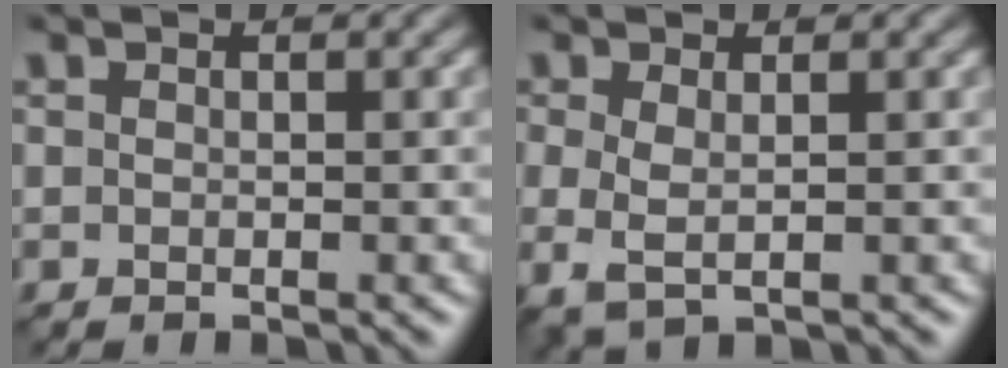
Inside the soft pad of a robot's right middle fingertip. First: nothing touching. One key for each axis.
{"total": 2.7, "fx": 0.0, "fy": 1.0, "fz": 2.4, "tx": -0.063, "ty": -0.006, "tz": -0.003}